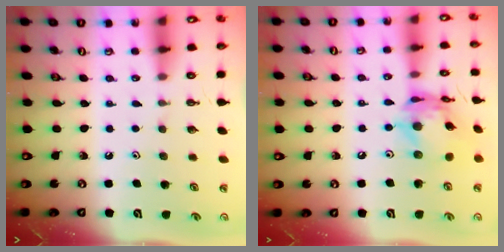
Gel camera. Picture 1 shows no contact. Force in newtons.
{"total": 14.2, "press": 14.2, "slide": 1.5}